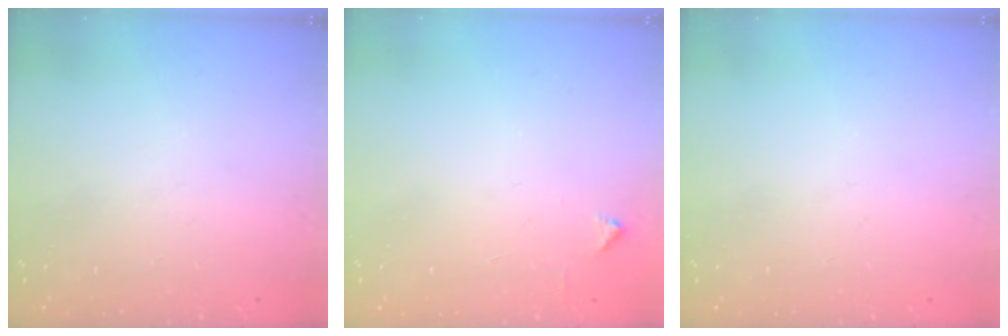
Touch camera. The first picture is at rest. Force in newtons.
{"total": 2.1, "press": 2.1, "slide": 0.3}
{"total": 0.0}